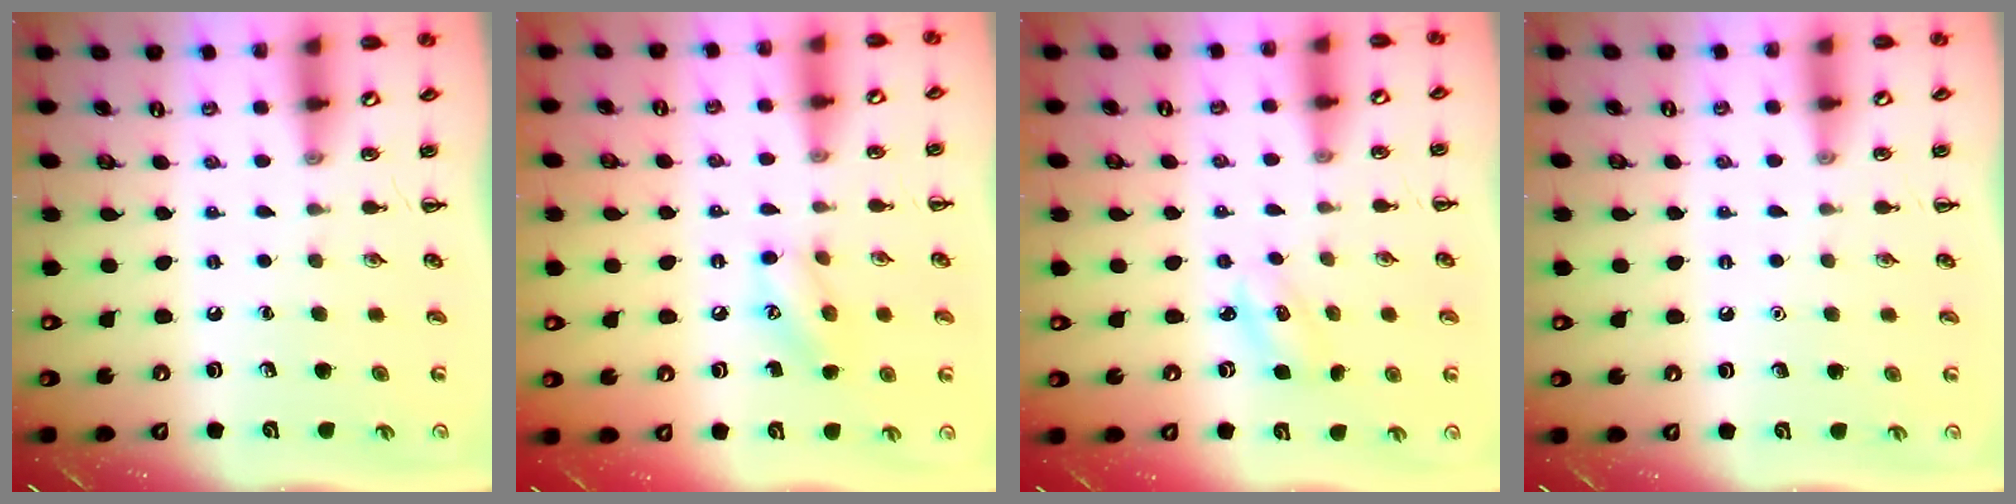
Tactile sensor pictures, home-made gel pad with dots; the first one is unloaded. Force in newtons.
{"total": 9.4, "press": 9.3, "slide": 1.1}
{"total": 3.2, "press": 3.1, "slide": 0.9}
{"total": 1.6, "press": 1.6, "slide": 0.1}